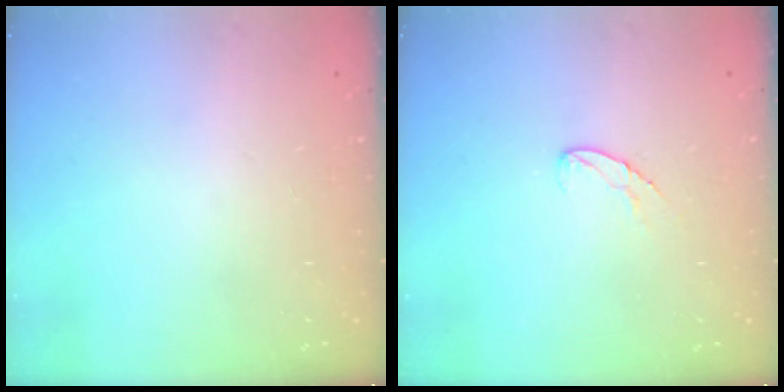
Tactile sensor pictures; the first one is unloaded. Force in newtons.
{"total": 6.3, "press": 6.3, "slide": 0.5}